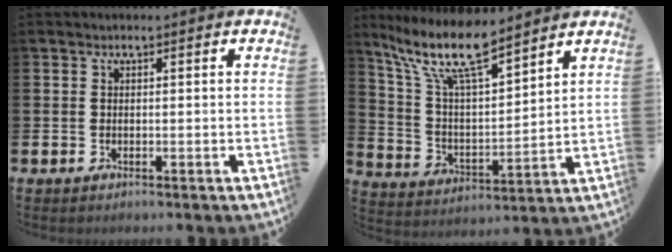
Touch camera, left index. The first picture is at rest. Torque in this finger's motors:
{"motor_torque": [0.67, -0.62, 0.93, 0.21]}